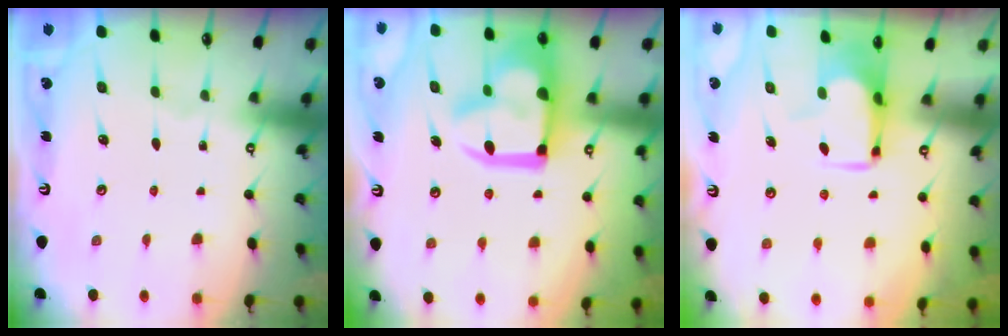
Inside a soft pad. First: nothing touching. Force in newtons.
{"total": 19.5, "press": 19.4, "slide": 1.7}
{"total": 2.2, "press": 2.1, "slide": 0.8}